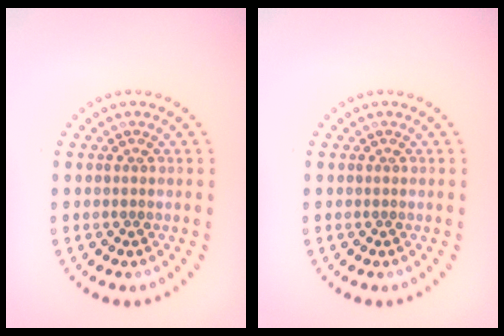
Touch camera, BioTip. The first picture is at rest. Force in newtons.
{"total": 0.0}